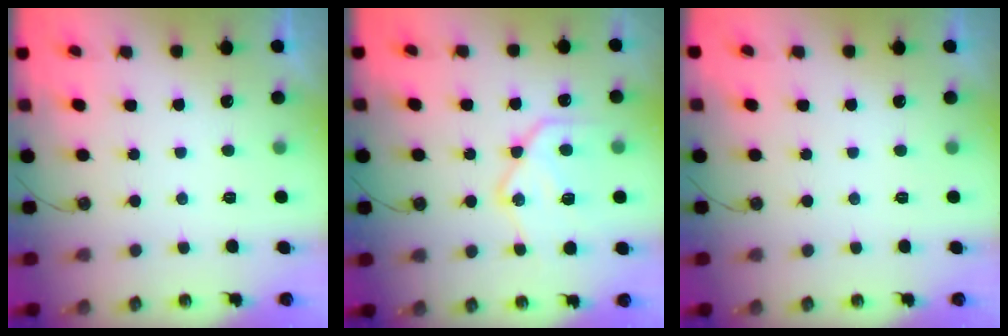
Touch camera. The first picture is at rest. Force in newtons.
{"total": 17.0, "press": 16.9, "slide": 1.2}
{"total": 0.0}